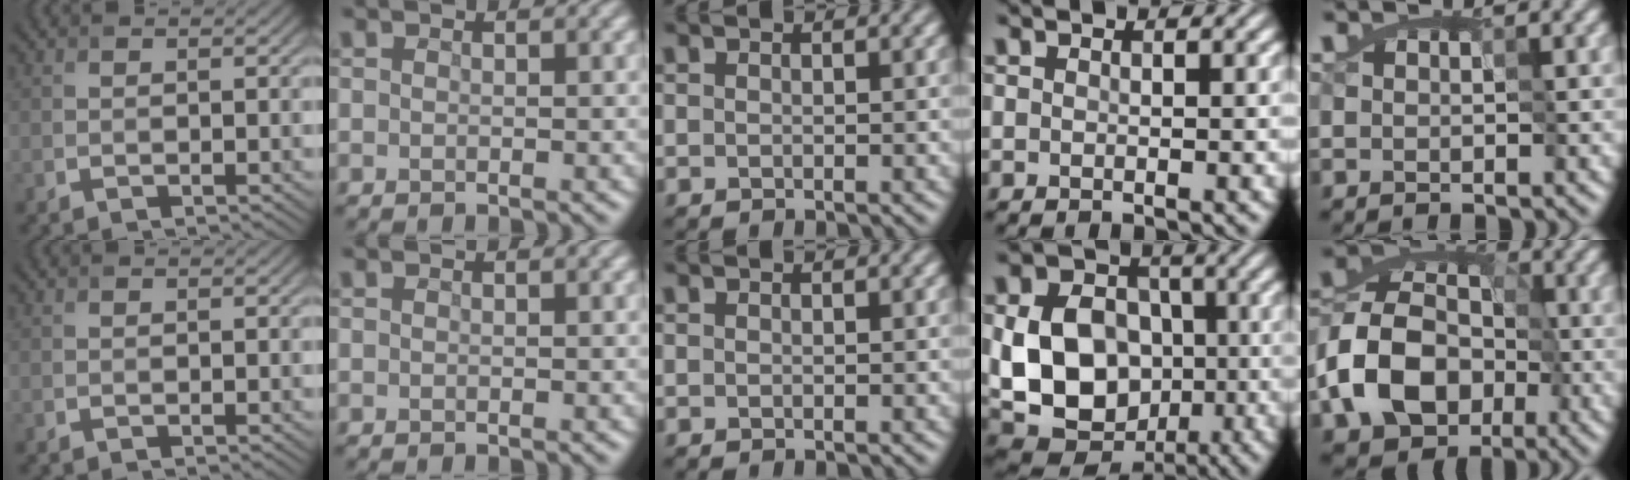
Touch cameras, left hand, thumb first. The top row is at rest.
{"ring": {"total": 11.4, "force": [-1.3, 8.7, 7.2], "torque": [-0.132, -0.008, -0.024]}, "little": {"total": 8.4, "force": [-4.3, 5.9, 4.1], "torque": [-0.069, 0.005, -0.083]}}